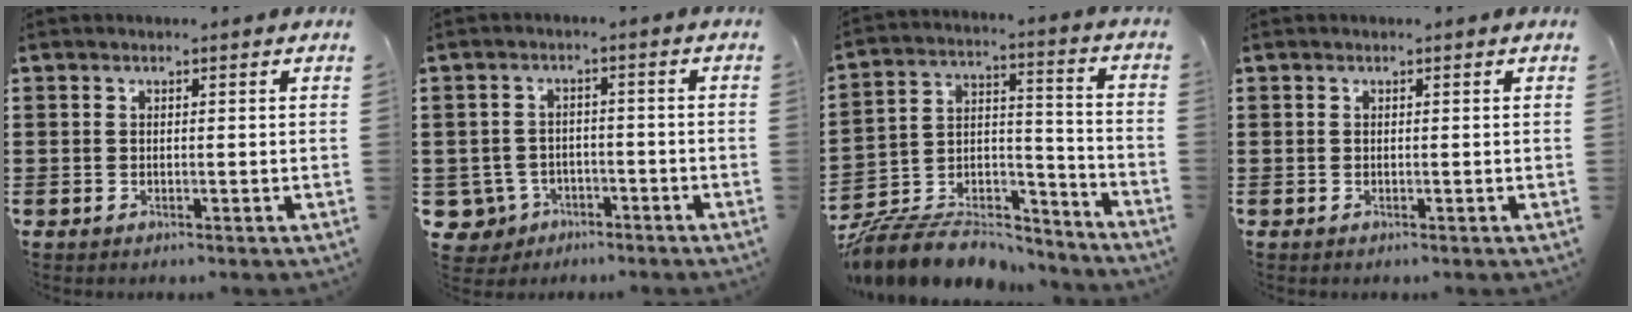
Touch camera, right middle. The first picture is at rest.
{"total": 3.9, "force": [-2.6, 2.7, 1.0], "torque": [-0.055, -0.007, -0.061]}
{"total": 9.4, "force": [-8.6, 3.1, 2.4], "torque": [-0.055, 0.018, -0.171]}
{"total": 0.0}